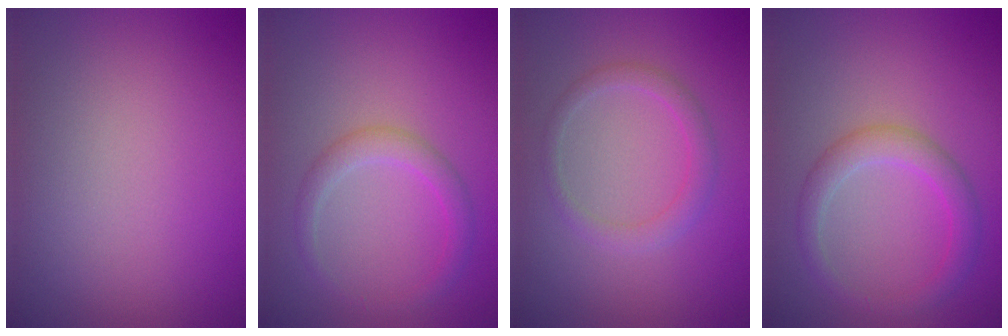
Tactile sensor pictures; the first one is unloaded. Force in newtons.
{"total": 2.1, "press": 2.1, "slide": 0.0}
{"total": 1.8, "press": 1.8, "slide": 0.0}
{"total": 2.8, "press": 2.8, "slide": 0.1}